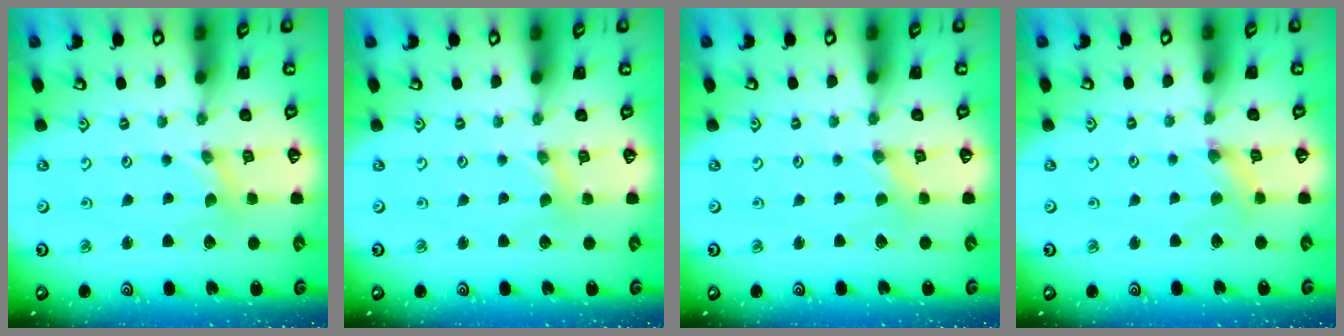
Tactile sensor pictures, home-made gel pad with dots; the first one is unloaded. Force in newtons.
{"total": 1.7, "press": 1.7, "slide": 0.3}
{"total": 1.3, "press": 1.3, "slide": 0.2}
{"total": 1.9, "press": 1.9, "slide": 0.3}